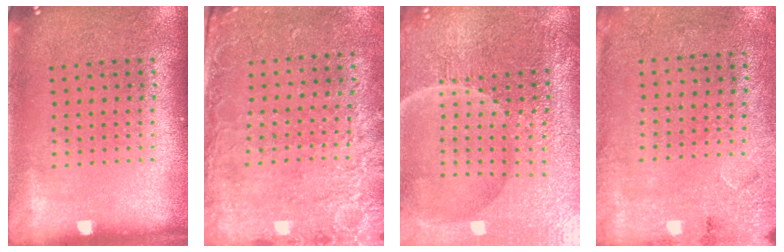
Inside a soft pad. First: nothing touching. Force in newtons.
{"total": 2.6, "press": 2.1, "slide": 1.4}
{"total": 5.4, "press": 5.2, "slide": 1.6}
{"total": 2.7, "press": 2.2, "slide": 1.5}